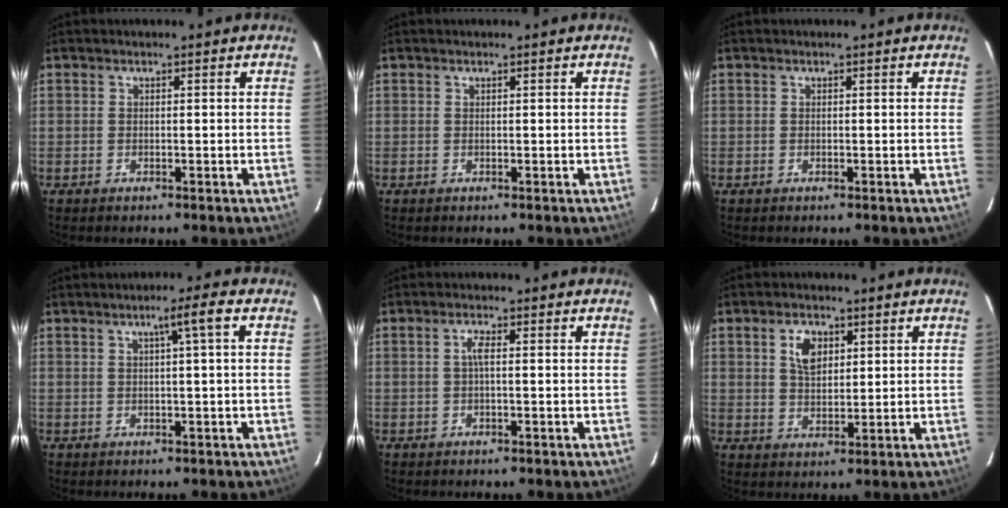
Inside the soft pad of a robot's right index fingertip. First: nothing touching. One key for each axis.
{"total": 0.0}
{"total": 0.0}
{"total": 3.6, "fx": 0.9, "fy": -0.6, "fz": 3.4, "tx": -0.056, "ty": 0.005, "tz": 0.018}
{"total": 1.8, "fx": 0.1, "fy": 0.2, "fz": 1.8, "tx": -0.036, "ty": 0.004, "tz": -0.001}
{"total": 5.3, "fx": 2.1, "fy": 3.2, "fz": 3.6, "tx": -0.060, "ty": 0.008, "tz": 0.042}